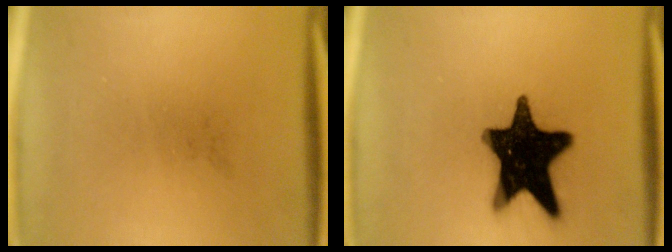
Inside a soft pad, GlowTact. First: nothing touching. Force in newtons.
{"total": 18.6}